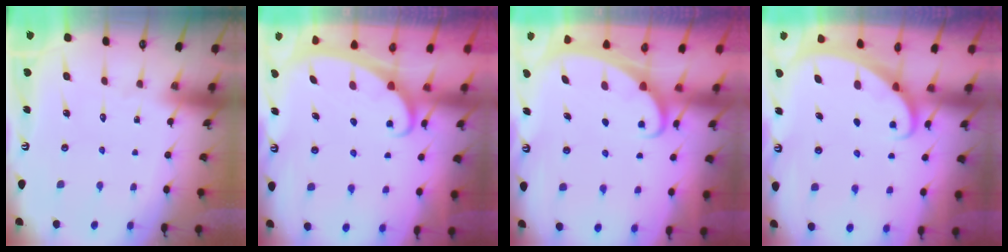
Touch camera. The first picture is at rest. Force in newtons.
{"total": 2.3, "press": 2.3, "slide": 0.4}
{"total": 1.9, "press": 1.9, "slide": 0.3}
{"total": 1.7, "press": 1.7, "slide": 0.2}